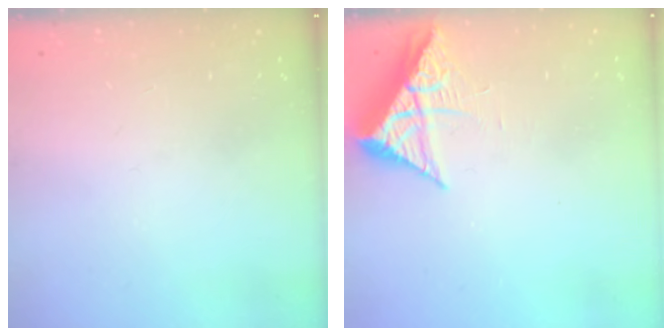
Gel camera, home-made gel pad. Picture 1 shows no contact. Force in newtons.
{"total": 8.9, "press": 8.9, "slide": 0.9}